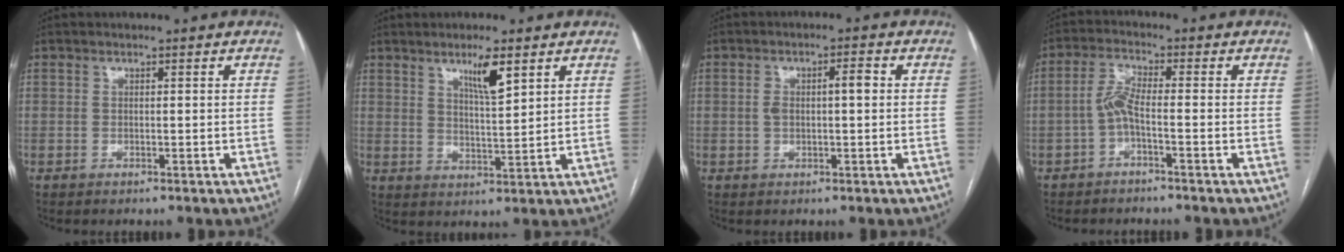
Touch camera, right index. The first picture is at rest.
{"total": 5.4, "force": [3.3, 0.7, 4.2], "torque": [-0.074, -0.007, 0.058]}
{"total": 4.0, "force": [0.3, 1.3, 3.7], "torque": [-0.075, 0.021, 0.008]}
{"total": 3.8, "force": [-1.6, 0.4, 3.5], "torque": [-0.074, 0.012, -0.033]}